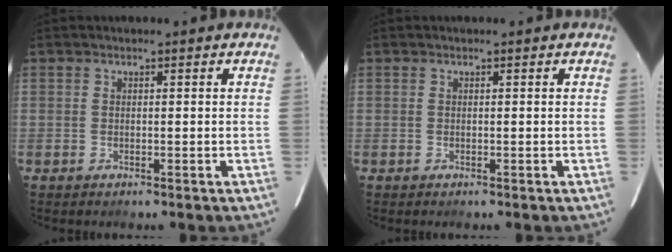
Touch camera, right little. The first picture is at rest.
{"total": 0.0}